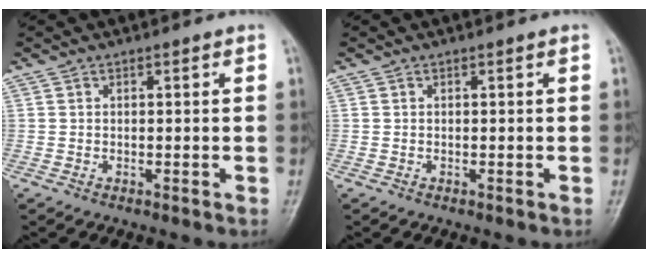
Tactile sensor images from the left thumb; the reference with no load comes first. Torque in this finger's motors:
{"motor_torque": [0.00, 0.00, 0.00, -0.01, 0.00]}